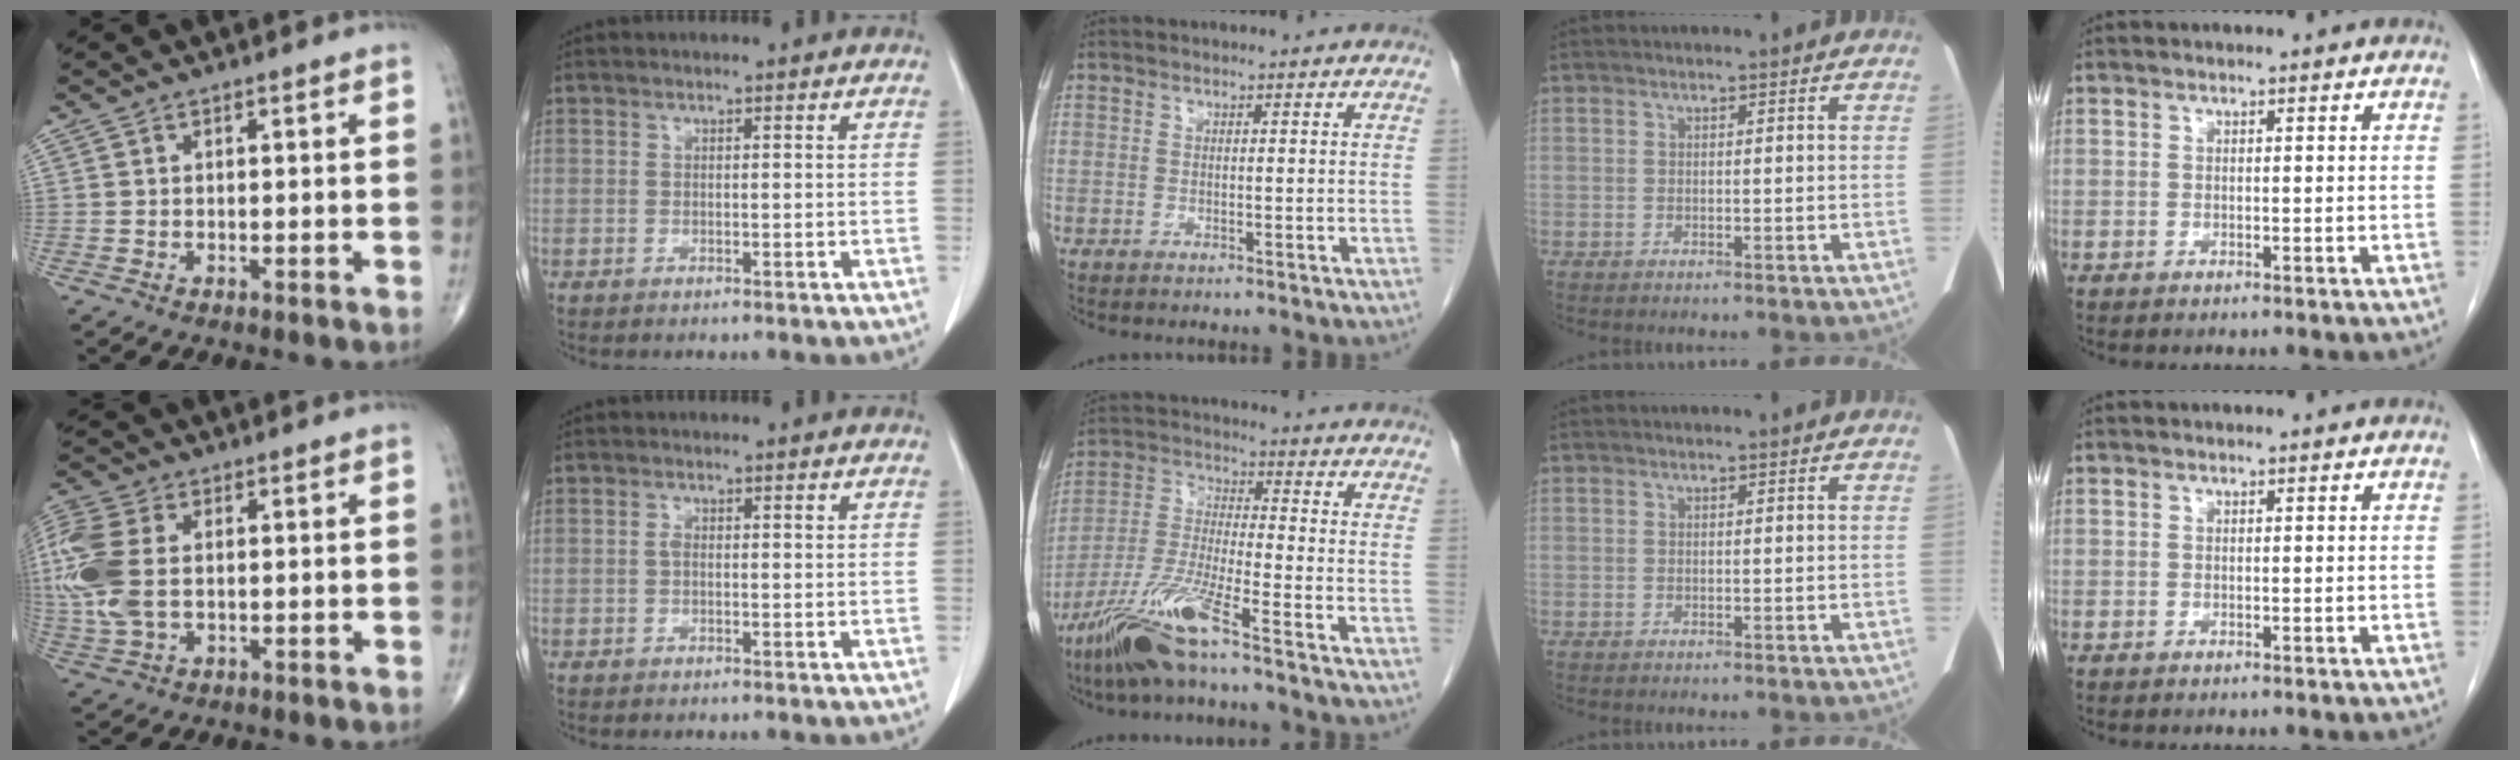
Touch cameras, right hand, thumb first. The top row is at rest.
{"thumb": {"total": 13.1, "force": [0.8, 8.0, 10.3], "torque": [-0.277, 0.009, 0.018]}, "index": {"total": 1.2, "force": [0.2, 0.5, 1.1], "torque": [-0.018, 0.005, 0.005]}, "middle": {"total": 11.0, "force": [-7.5, -0.2, 8.0], "torque": [-0.172, -0.027, -0.151]}}